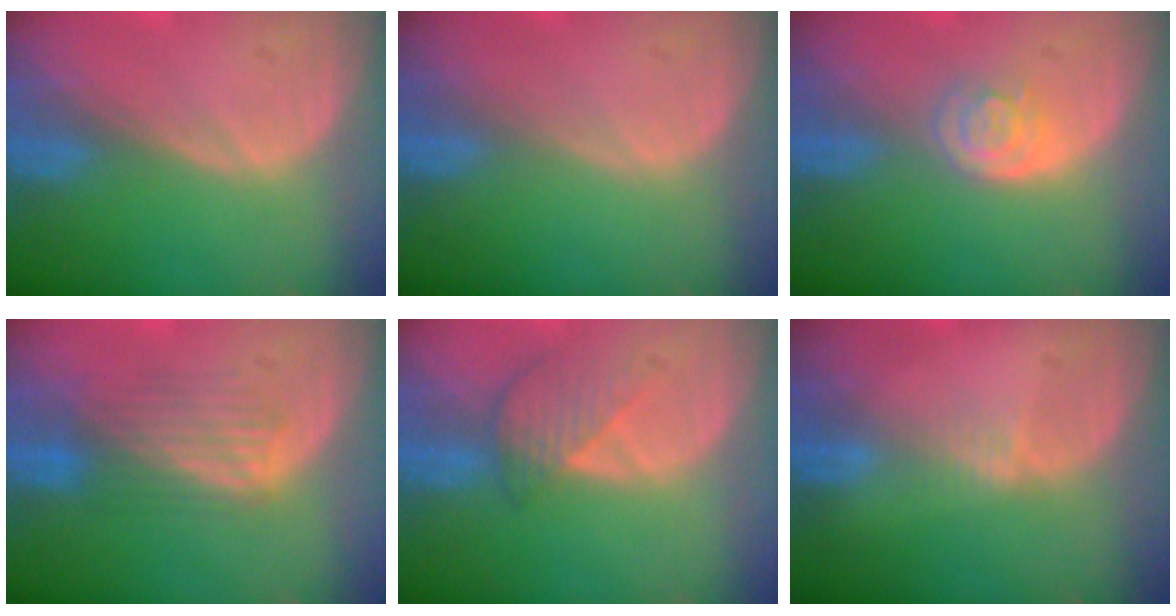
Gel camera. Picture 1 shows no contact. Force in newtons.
{"total": 0.0}
{"total": 3.3, "press": 3.3, "slide": 0.1}
{"total": 5.2, "press": 5.1, "slide": 0.3}
{"total": 4.2, "press": 3.8, "slide": 1.8}
{"total": 1.3, "press": 1.3, "slide": 0.2}